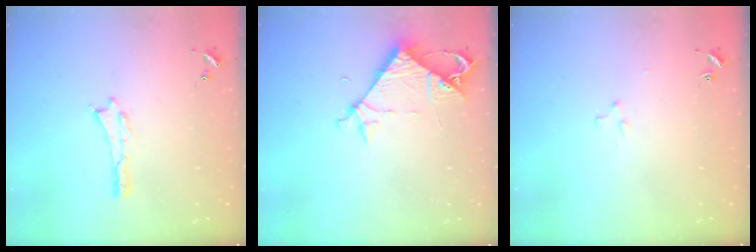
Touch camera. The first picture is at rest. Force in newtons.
{"total": 6.0, "press": 6.0, "slide": 0.4}
{"total": 2.2, "press": 2.2, "slide": 0.2}